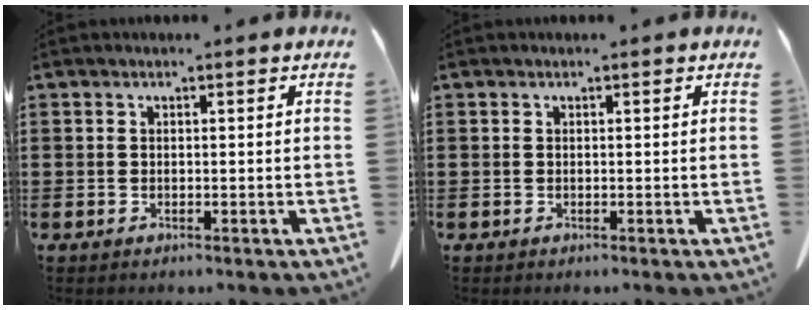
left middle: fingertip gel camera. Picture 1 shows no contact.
{"total": 0.0}